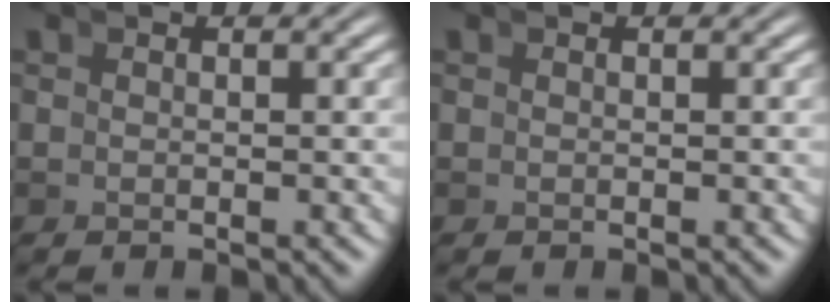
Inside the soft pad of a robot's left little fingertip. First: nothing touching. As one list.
[{"total": 0.0}]